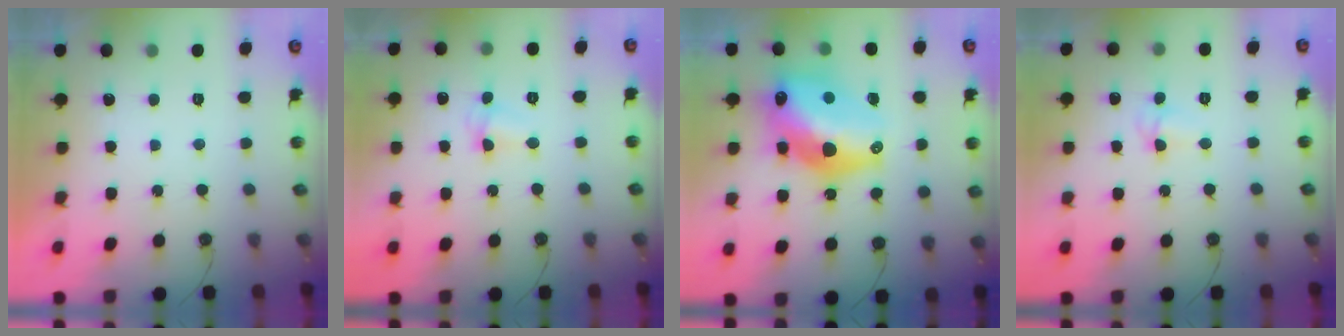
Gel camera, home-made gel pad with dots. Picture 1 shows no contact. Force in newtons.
{"total": 2.7, "press": 2.6, "slide": 0.5}
{"total": 19.6, "press": 19.6, "slide": 1.5}
{"total": 4.7, "press": 2.9, "slide": 3.7}